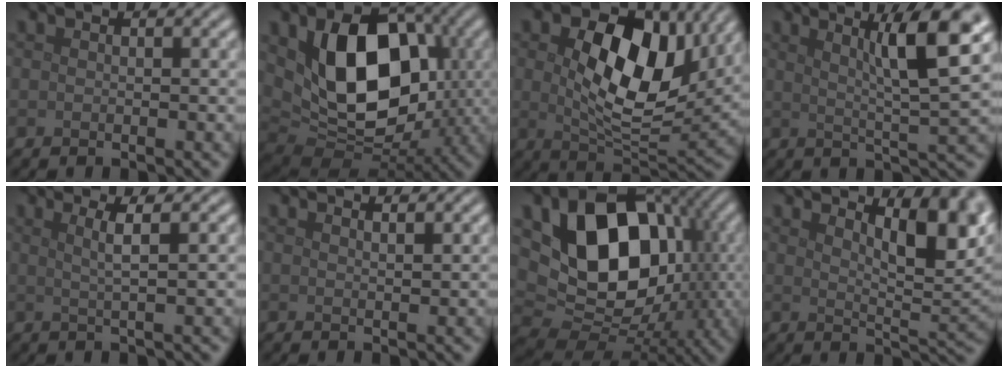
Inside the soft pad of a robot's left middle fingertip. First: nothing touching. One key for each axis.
{"total": 12.1, "fx": 1.7, "fy": 8.2, "fz": 8.7, "tx": -0.146, "ty": -0.019, "tz": 0.037}
{"total": 11.8, "fx": 2.8, "fy": 7.0, "fz": 9.1, "tx": -0.155, "ty": -0.010, "tz": 0.053}
{"total": 8.1, "fx": 3.4, "fy": 1.2, "fz": 7.3, "tx": -0.095, "ty": 0.011, "tz": 0.054}
{"total": 2.4, "fx": 0.8, "fy": 0.5, "fz": 2.2, "tx": -0.037, "ty": 0.003, "tz": 0.009}
{"total": 1.3, "fx": 1.1, "fy": 0.3, "fz": 0.6, "tx": -0.003, "ty": -0.001, "tz": 0.011}
{"total": 14.7, "fx": 1.9, "fy": 10.9, "fz": 9.8, "tx": -0.153, "ty": -0.004, "tz": 0.031}
{"total": 6.9, "fx": 3.6, "fy": 2.2, "fz": 5.4, "tx": -0.072, "ty": 0.000, "tz": 0.058}